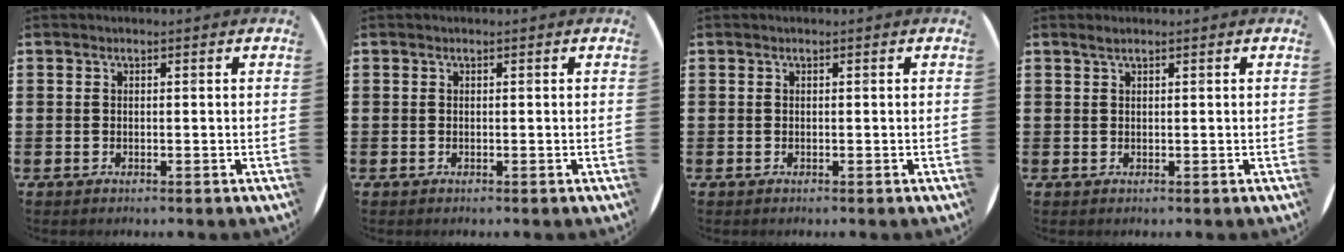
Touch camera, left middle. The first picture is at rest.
{"total": 0.0}
{"total": 0.0}
{"total": 0.8, "force": [0.6, 0.0, 0.5], "torque": [-0.010, 0.002, 0.011]}